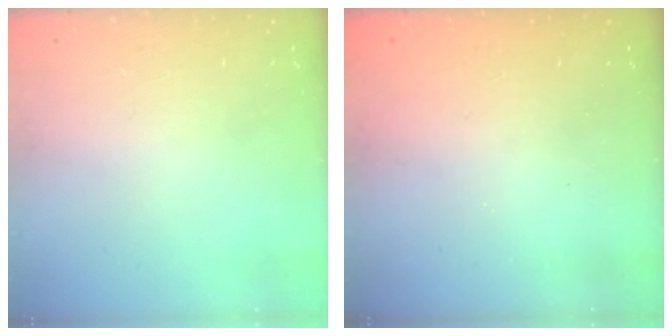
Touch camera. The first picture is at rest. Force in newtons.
{"total": 2.4, "press": 2.3, "slide": 0.8}